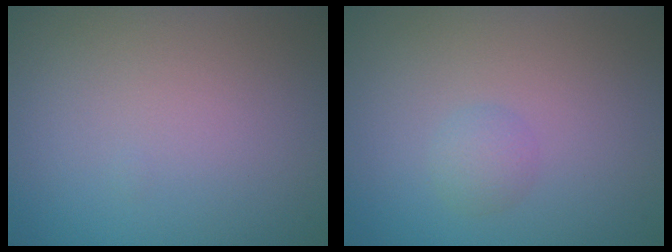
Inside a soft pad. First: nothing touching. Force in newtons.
{"total": 1.3, "press": 1.3, "slide": 0.1}